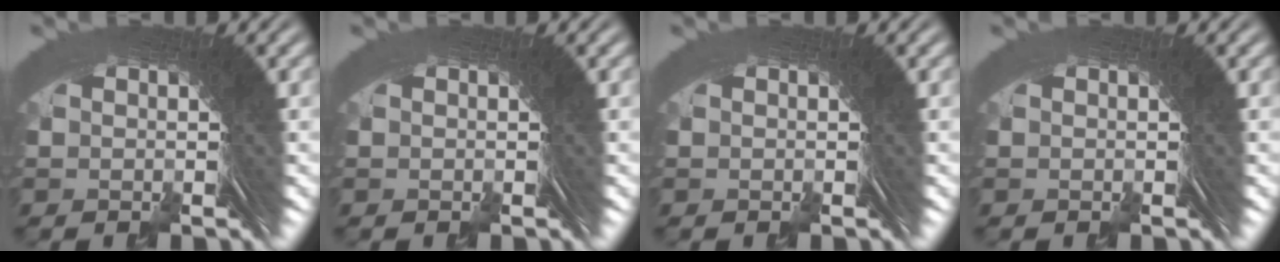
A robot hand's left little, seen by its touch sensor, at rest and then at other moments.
{"total": 0.0}
{"total": 0.0}
{"total": 0.0}